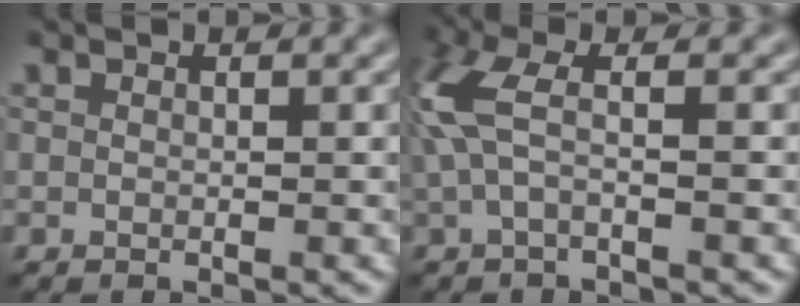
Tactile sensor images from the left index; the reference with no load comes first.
{"total": 4.4, "force": [0.3, 1.4, 4.1], "torque": [-0.111, 0.009, -0.001]}